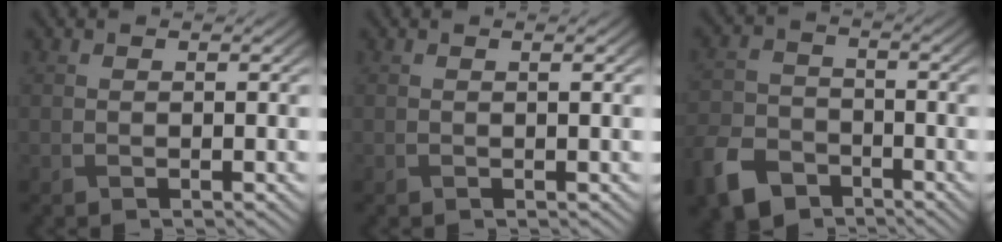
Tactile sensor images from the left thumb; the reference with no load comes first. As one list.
[{"total": 1.1, "force": [0.1, 0.1, 1.0], "torque": [-0.016, 0.007, -0.002]}, {"total": 7.7, "force": [-5.3, 4.7, 3.1], "torque": [-0.083, -0.016, -0.115]}]